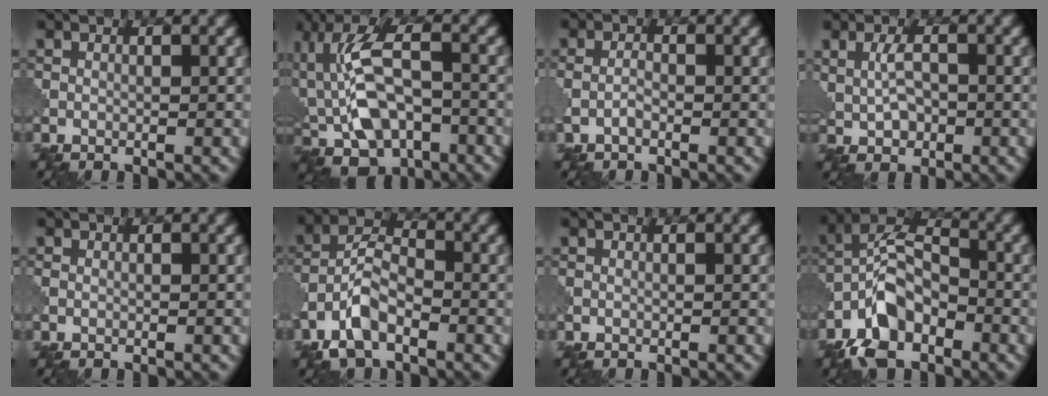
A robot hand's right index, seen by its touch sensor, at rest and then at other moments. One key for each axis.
{"total": 9.7, "fx": -1.2, "fy": 5.6, "fz": 7.8, "tx": -0.143, "ty": 0.012, "tz": -0.035}
{"total": 1.2, "fx": -0.5, "fy": 0.5, "fz": 1.0, "tx": -0.025, "ty": 0.001, "tz": -0.013}
{"total": 2.6, "fx": 0.3, "fy": 1.6, "fz": 2.0, "tx": -0.041, "ty": -0.001, "tz": 0.007}
{"total": 0.6, "fx": -0.2, "fy": 0.5, "fz": 0.3, "tx": -0.009, "ty": -0.002, "tz": -0.003}
{"total": 5.2, "fx": -2.9, "fy": 2.6, "fz": 3.5, "tx": -0.068, "ty": 0.008, "tz": -0.068}
{"total": 0.0}
{"total": 7.1, "fx": -4.1, "fy": 3.7, "fz": 4.4, "tx": -0.083, "ty": 0.010, "tz": -0.092}